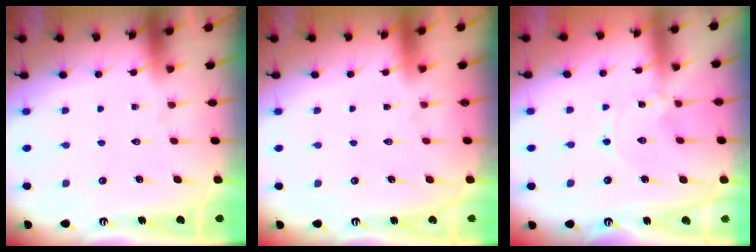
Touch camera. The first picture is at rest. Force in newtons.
{"total": 1.6, "press": 1.6, "slide": 0.1}
{"total": 0.0}